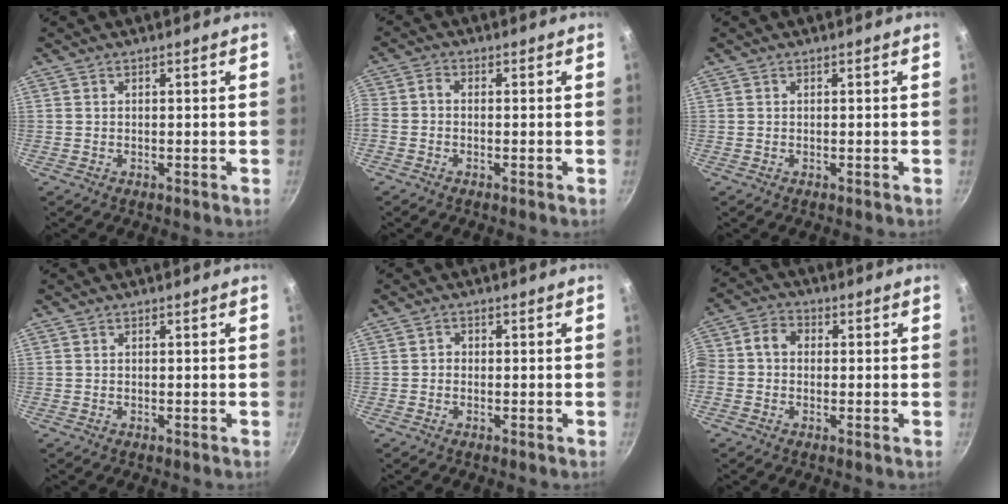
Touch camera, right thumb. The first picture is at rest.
{"total": 2.5, "force": [-1.2, 1.4, 1.6], "torque": [-0.045, 0.016, -0.035]}
{"total": 0.0}
{"total": 0.0}
{"total": 1.0, "force": [-0.5, 0.8, 0.3], "torque": [-0.002, 0.002, -0.011]}
{"total": 6.1, "force": [-0.3, 4.8, 3.8], "torque": [-0.077, 0.028, -0.026]}